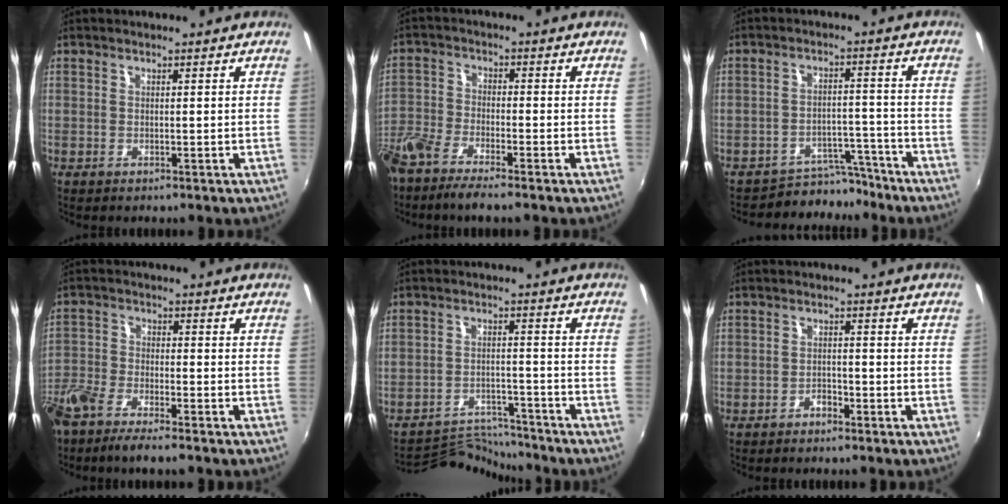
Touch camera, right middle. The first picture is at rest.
{"total": 8.7, "force": [-6.9, 1.9, 5.0], "torque": [-0.126, -0.020, -0.139]}
{"total": 7.2, "force": [-6.6, 2.8, 0.2], "torque": [-0.005, 0.025, -0.092]}
{"total": 8.9, "force": [-7.0, 2.2, 5.1], "torque": [-0.130, -0.021, -0.140]}
{"total": 8.0, "force": [-8.0, 0.2, -0.1], "torque": [-0.023, 0.008, -0.136]}
{"total": 1.8, "force": [-1.6, 0.9, 0.5], "torque": [-0.011, 0.004, -0.022]}